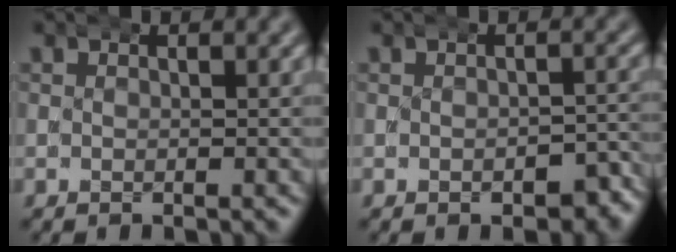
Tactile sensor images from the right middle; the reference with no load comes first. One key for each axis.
{"total": 2.8, "fx": -2.1, "fy": 1.3, "fz": 1.3, "tx": -0.014, "ty": -0.005, "tz": -0.032}